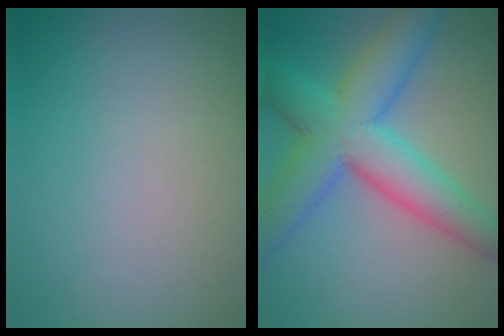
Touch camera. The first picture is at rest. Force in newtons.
{"total": 8.9, "press": 8.9, "slide": 0.2}